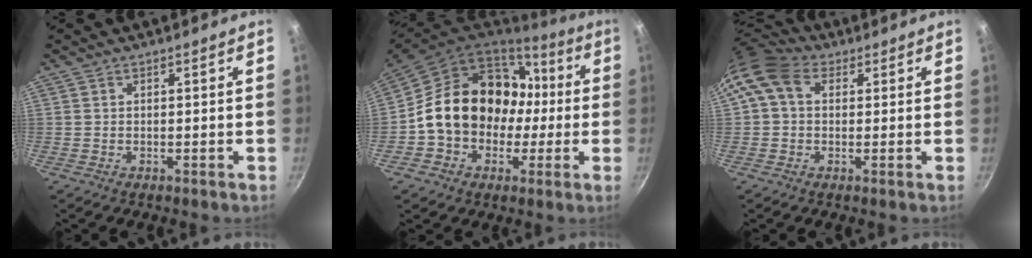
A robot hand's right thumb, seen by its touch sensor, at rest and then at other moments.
{"total": 20.1, "force": [0.1, 16.1, 12.0], "torque": [-0.172, 0.056, 0.009]}
{"total": 10.6, "force": [3.2, 7.7, 6.4], "torque": [-0.119, 0.016, 0.041]}